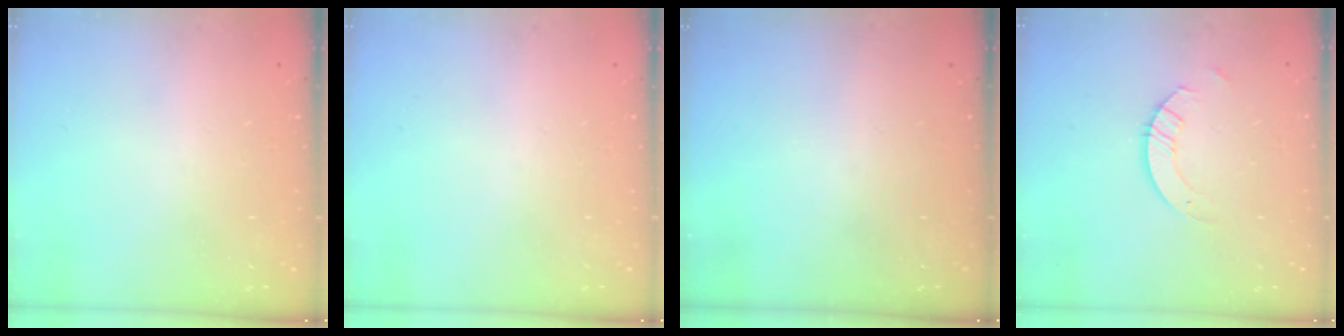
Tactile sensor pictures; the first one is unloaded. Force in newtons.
{"total": 0.0}
{"total": 0.0}
{"total": 3.5, "press": 3.5, "slide": 0.3}